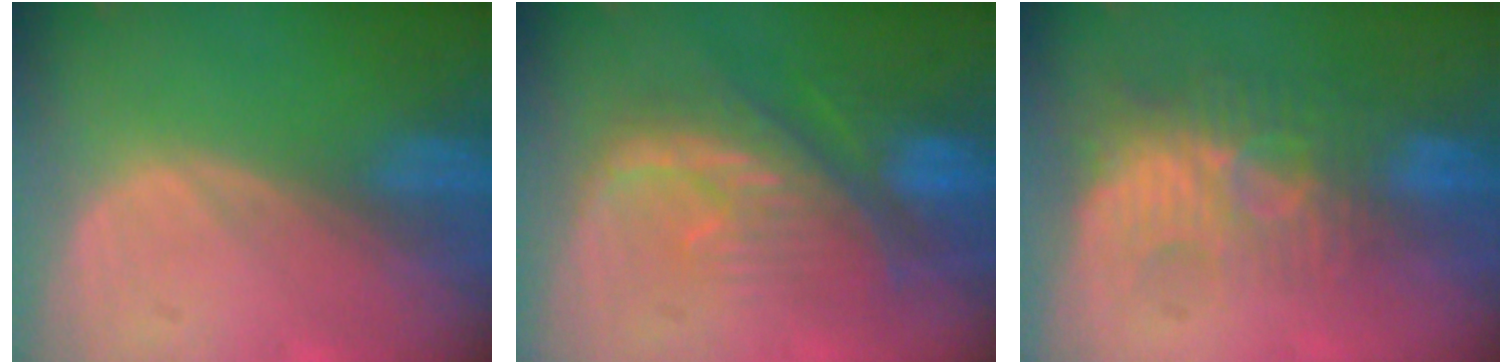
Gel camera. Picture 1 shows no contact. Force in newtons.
{"total": 10.2, "press": 9.0, "slide": 5.0}
{"total": 9.4, "press": 8.4, "slide": 4.1}